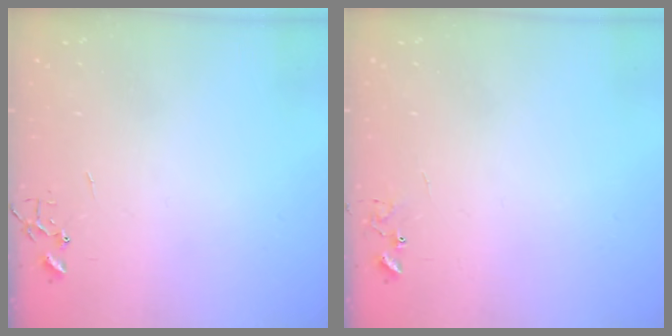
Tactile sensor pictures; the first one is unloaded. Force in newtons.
{"total": 5.9, "press": 5.9, "slide": 0.5}